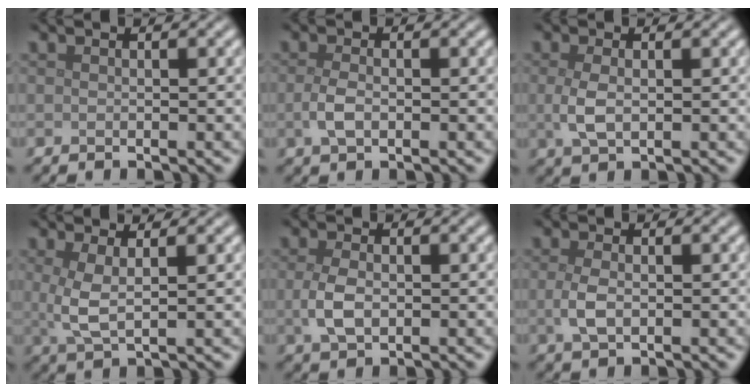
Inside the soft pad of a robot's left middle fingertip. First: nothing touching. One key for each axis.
{"total": 2.0, "fx": -0.4, "fy": 1.1, "fz": 1.7, "tx": -0.040, "ty": -0.003, "tz": -0.009}
{"total": 2.3, "fx": 0.1, "fy": 1.1, "fz": 2.0, "tx": -0.054, "ty": -0.003, "tz": 0.001}
{"total": 3.0, "fx": 0.7, "fy": 0.9, "fz": 2.8, "tx": -0.064, "ty": -0.002, "tz": 0.015}
{"total": 2.8, "fx": -0.2, "fy": 1.7, "fz": 2.2, "tx": -0.055, "ty": -0.004, "tz": -0.001}
{"total": 2.2, "fx": -0.1, "fy": 1.1, "fz": 1.9, "tx": -0.049, "ty": -0.004, "tz": -0.003}